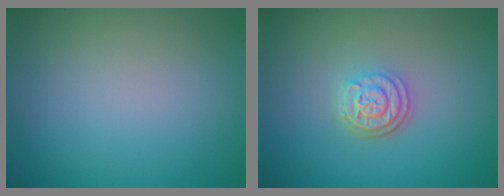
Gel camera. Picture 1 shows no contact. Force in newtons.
{"total": 3.0, "press": 2.4, "slide": 1.8}